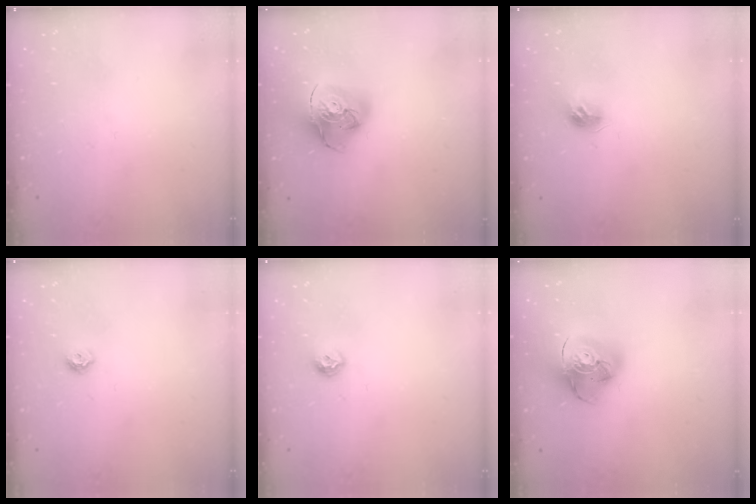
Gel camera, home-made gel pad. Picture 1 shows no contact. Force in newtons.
{"total": 18.6, "press": 18.5, "slide": 2.0}
{"total": 7.8, "press": 7.8, "slide": 0.4}
{"total": 6.1, "press": 6.1, "slide": 0.8}
{"total": 7.5, "press": 7.4, "slide": 0.7}
{"total": 19.0, "press": 18.8, "slide": 2.2}